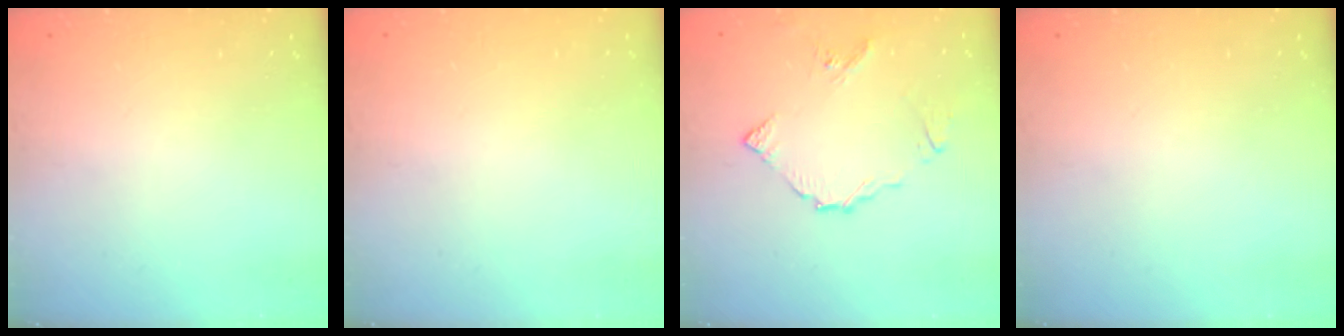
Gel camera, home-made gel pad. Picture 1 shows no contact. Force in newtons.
{"total": 1.4, "press": 1.4, "slide": 0.1}
{"total": 7.4, "press": 7.3, "slide": 0.6}
{"total": 0.0}